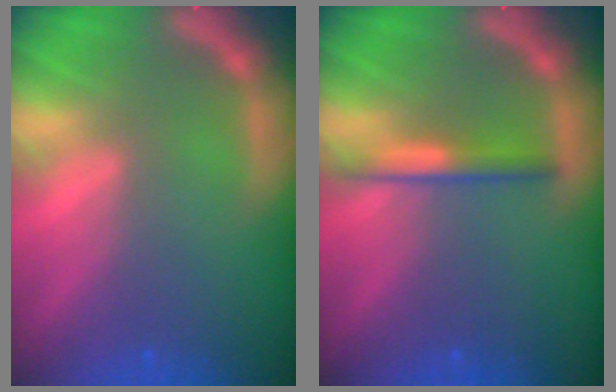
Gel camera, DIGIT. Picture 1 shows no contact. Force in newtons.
{"total": 2.4}